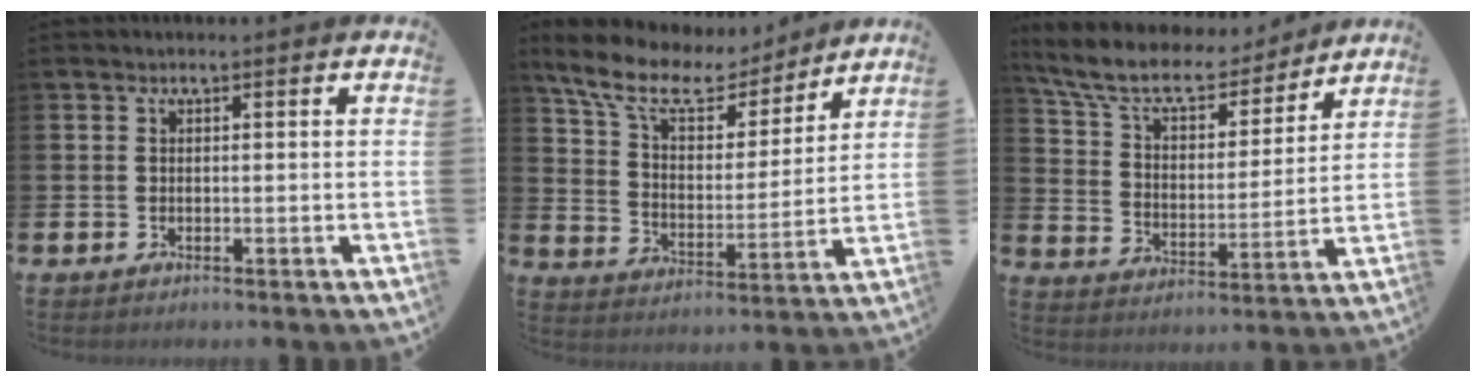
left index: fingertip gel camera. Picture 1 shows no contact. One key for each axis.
{"total": 10.9, "fx": 9.0, "fy": 4.3, "fz": 4.5, "tx": -0.126, "ty": -0.052, "tz": 0.157}
{"total": 9.6, "fx": 8.3, "fy": 3.2, "fz": 3.4, "tx": -0.104, "ty": -0.052, "tz": 0.145}